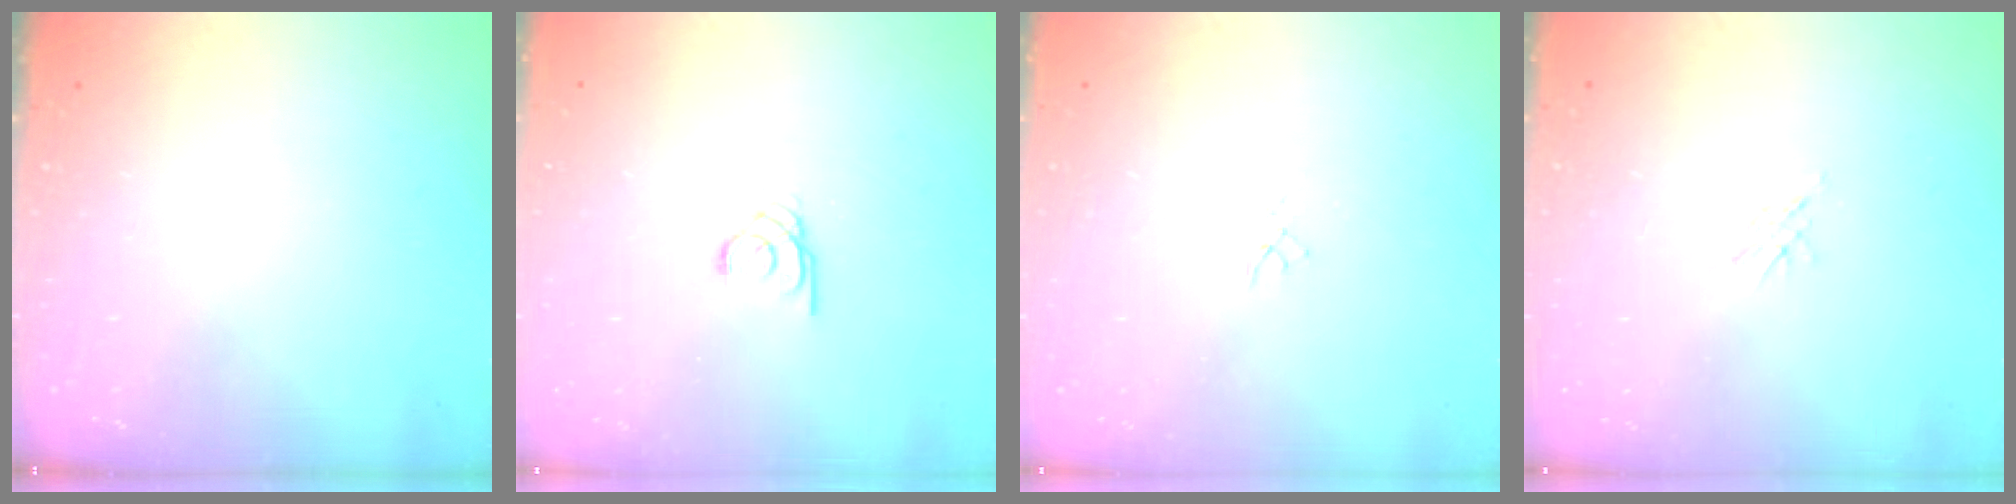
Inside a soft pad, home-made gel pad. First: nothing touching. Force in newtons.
{"total": 1.9, "press": 1.9, "slide": 0.1}
{"total": 1.9, "press": 1.9, "slide": 0.3}
{"total": 1.4, "press": 1.4, "slide": 0.2}